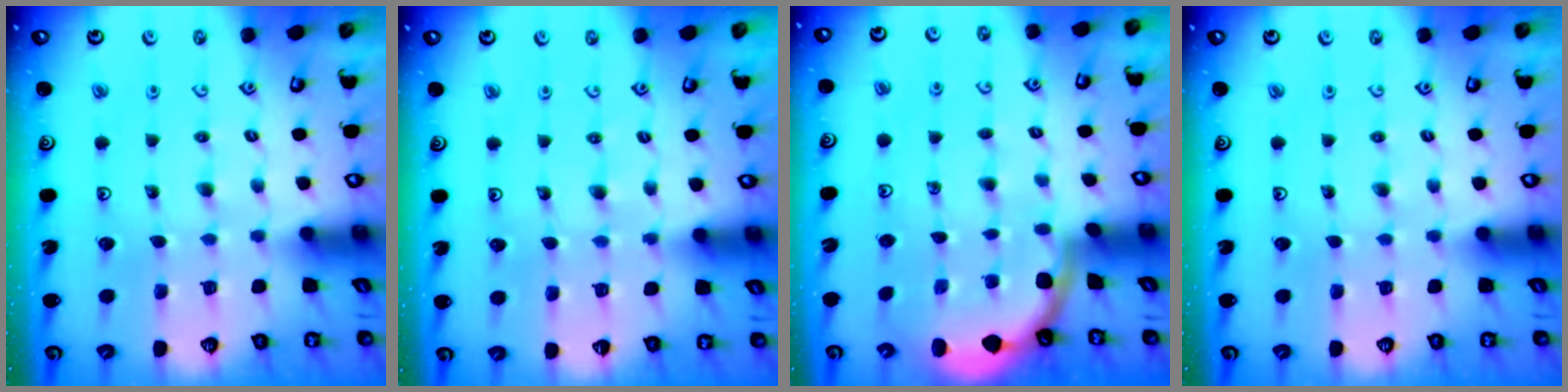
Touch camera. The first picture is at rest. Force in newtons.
{"total": 3.0, "press": 2.9, "slide": 0.6}
{"total": 1.8, "press": 1.8, "slide": 0.1}
{"total": 0.0}